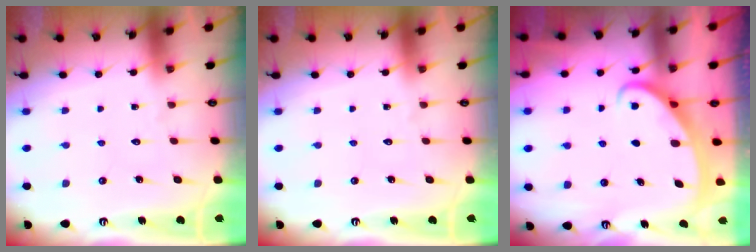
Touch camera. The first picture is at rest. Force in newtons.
{"total": 0.0}
{"total": 2.4, "press": 2.4, "slide": 0.4}